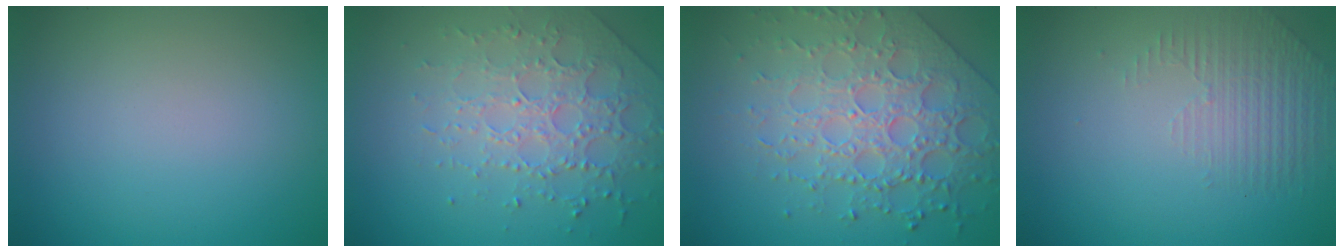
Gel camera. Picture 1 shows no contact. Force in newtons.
{"total": 3.4, "press": 3.3, "slide": 1.1}
{"total": 6.2, "press": 5.2, "slide": 3.3}
{"total": 1.5, "press": 0.9, "slide": 1.2}